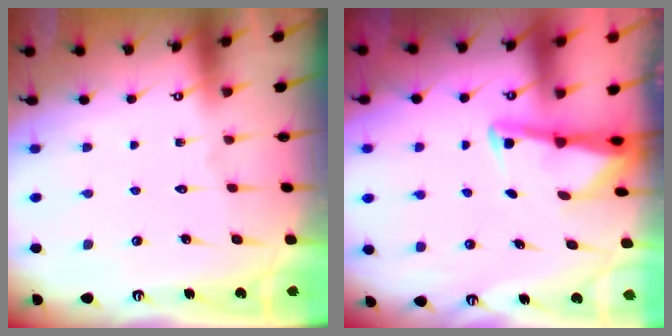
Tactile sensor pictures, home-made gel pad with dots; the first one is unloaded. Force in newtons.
{"total": 2.9, "press": 2.9, "slide": 0.3}